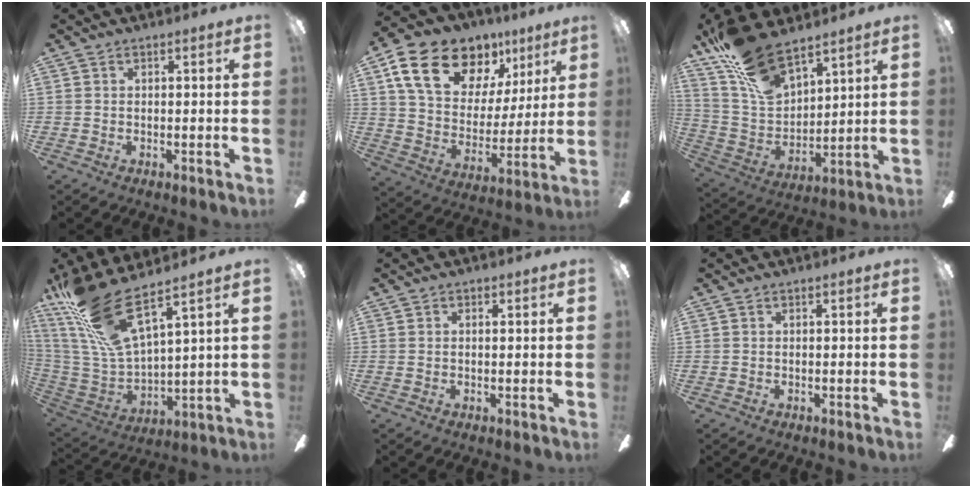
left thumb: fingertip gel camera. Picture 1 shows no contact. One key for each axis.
{"total": 20.3, "fx": 12.1, "fy": 12.2, "fz": 10.8, "tx": -0.189, "ty": -0.057, "tz": 0.221}
{"total": 17.1, "fx": 13.2, "fy": 6.9, "fz": 8.3, "tx": -0.180, "ty": -0.072, "tz": 0.246}
{"total": 20.1, "fx": 13.9, "fy": 5.3, "fz": 13.6, "tx": -0.308, "ty": -0.085, "tz": 0.241}
{"total": 0.9, "fx": 0.4, "fy": 0.6, "fz": 0.5, "tx": -0.002, "ty": 0.000, "tz": 0.004}
{"total": 0.0}